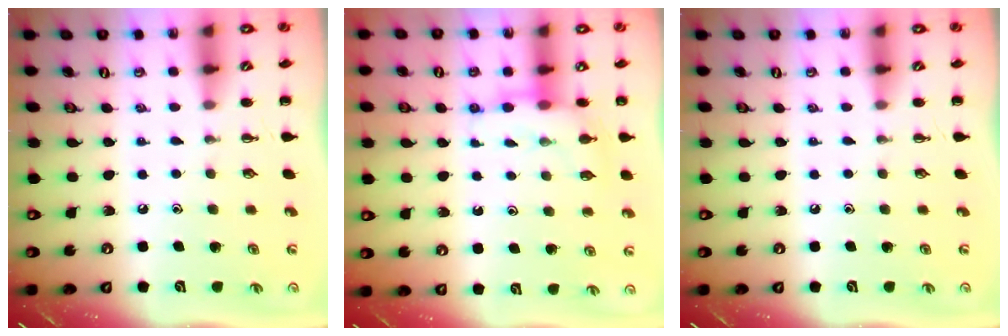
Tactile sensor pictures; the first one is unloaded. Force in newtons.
{"total": 8.5, "press": 8.4, "slide": 0.7}
{"total": 0.0}